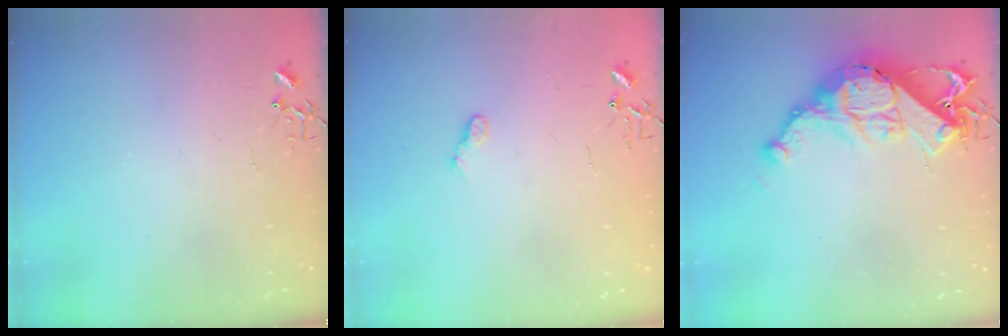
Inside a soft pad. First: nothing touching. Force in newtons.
{"total": 5.2, "press": 5.2, "slide": 0.5}
{"total": 15.2, "press": 15.1, "slide": 1.2}